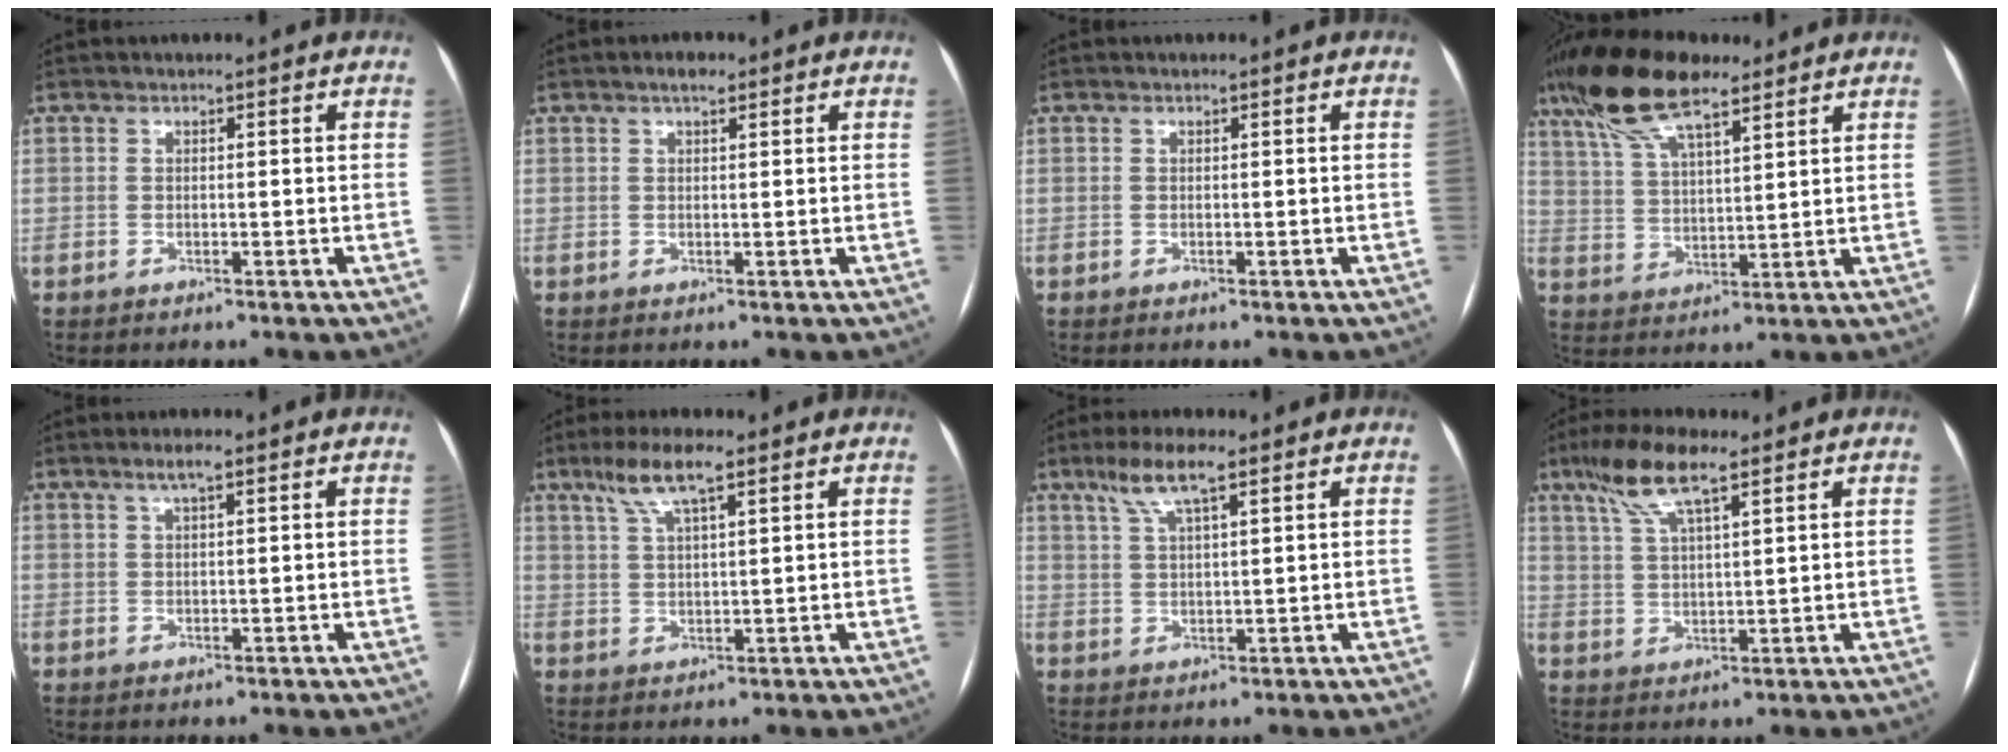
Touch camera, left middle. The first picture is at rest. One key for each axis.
{"total": 2.0, "fx": 1.3, "fy": 0.7, "fz": 1.4, "tx": -0.025, "ty": 0.008, "tz": 0.020}
{"total": 0.0}
{"total": 13.0, "fx": 9.5, "fy": 3.4, "fz": 8.3, "tx": -0.168, "ty": 0.027, "tz": 0.178}
{"total": 2.7, "fx": 1.7, "fy": 0.3, "fz": 2.1, "tx": -0.043, "ty": 0.009, "tz": 0.031}
{"total": 6.7, "fx": 4.3, "fy": 0.9, "fz": 5.1, "tx": -0.107, "ty": 0.015, "tz": 0.083}
{"total": 6.3, "fx": 4.0, "fy": 0.8, "fz": 4.8, "tx": -0.102, "ty": 0.015, "tz": 0.077}
{"total": 8.6, "fx": 5.5, "fy": 1.4, "fz": 6.4, "tx": -0.134, "ty": 0.018, "tz": 0.104}